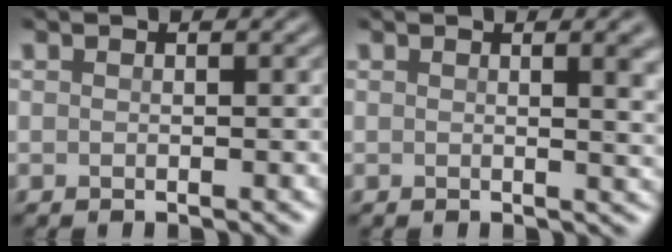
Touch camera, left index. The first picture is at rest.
{"total": 3.5, "force": [1.0, 1.3, 3.1], "torque": [-0.022, 0.004, 0.011]}